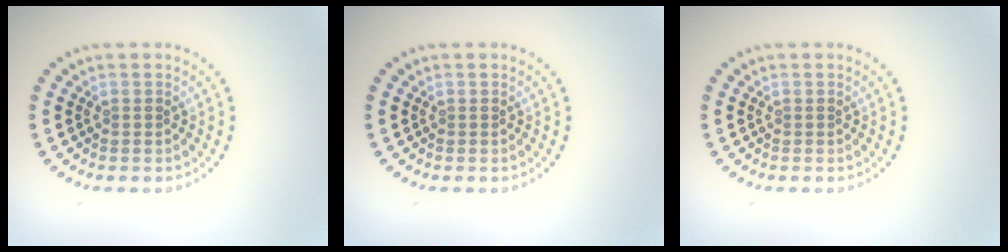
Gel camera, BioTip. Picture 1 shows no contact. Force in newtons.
{"total": 0.0}
{"total": 0.0}